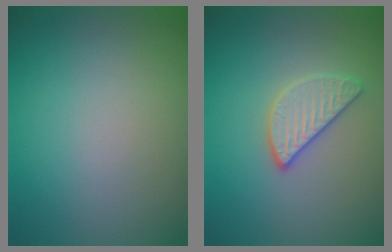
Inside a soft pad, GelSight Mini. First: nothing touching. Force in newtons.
{"total": 2.8, "press": 2.7, "slide": 0.9}